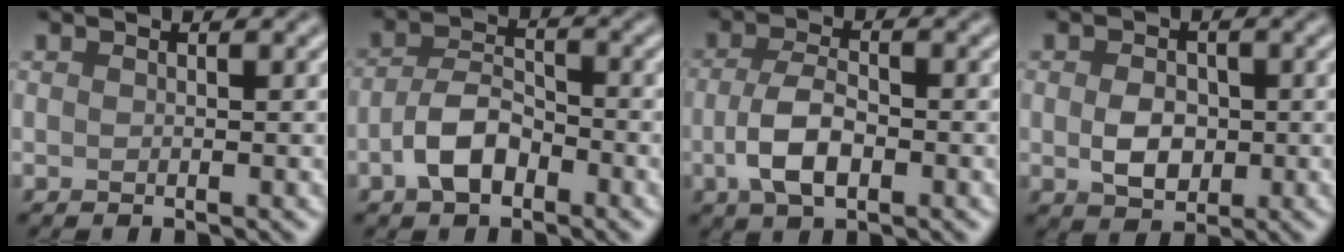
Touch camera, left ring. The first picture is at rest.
{"total": 4.2, "force": [-1.9, 2.4, 2.9], "torque": [-0.055, 0.007, -0.042]}
{"total": 4.5, "force": [-1.2, 2.2, 3.7], "torque": [-0.078, -0.001, -0.027]}
{"total": 3.5, "force": [-0.3, 2.6, 2.4], "torque": [-0.046, -0.002, -0.008]}